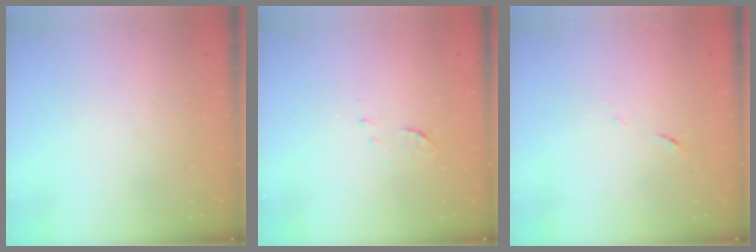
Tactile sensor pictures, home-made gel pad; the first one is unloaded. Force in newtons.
{"total": 4.1, "press": 4.1, "slide": 0.2}
{"total": 5.2, "press": 5.1, "slide": 1.2}